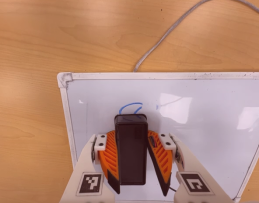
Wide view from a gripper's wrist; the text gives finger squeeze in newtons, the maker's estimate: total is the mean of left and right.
{"total": 14.8, "left": 17.6, "right": 12.1}